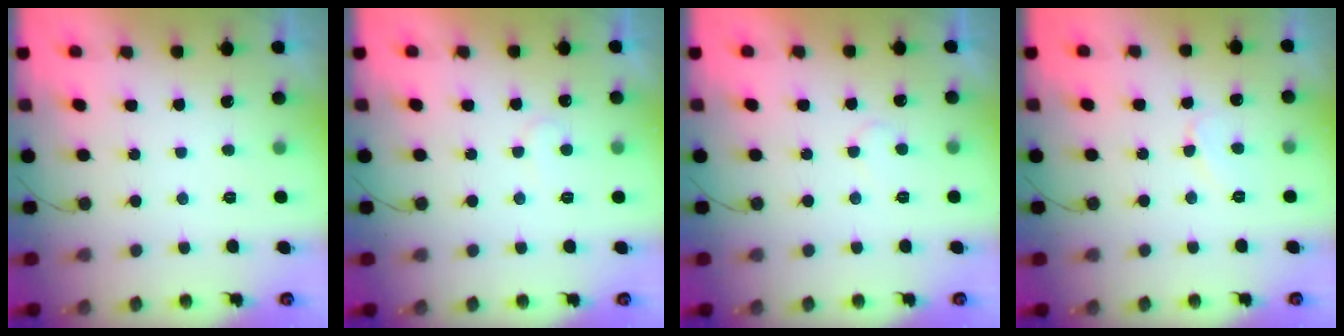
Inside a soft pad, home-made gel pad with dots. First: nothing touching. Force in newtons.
{"total": 5.4, "press": 5.4, "slide": 0.4}
{"total": 5.2, "press": 5.2, "slide": 0.5}
{"total": 4.7, "press": 4.6, "slide": 0.5}